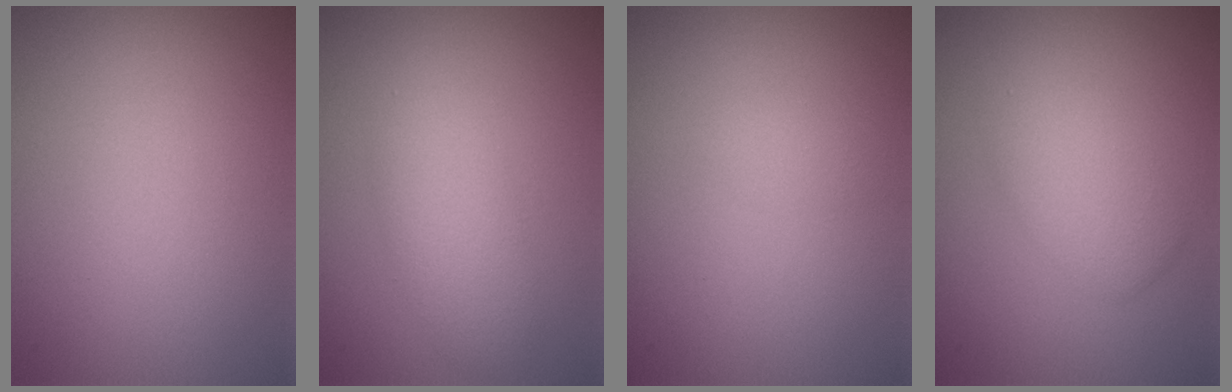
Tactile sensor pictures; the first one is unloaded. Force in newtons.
{"total": 2.8, "press": 2.8, "slide": 0.1}
{"total": 0.5, "press": 0.5, "slide": 0.0}
{"total": 2.7, "press": 2.7, "slide": 0.1}